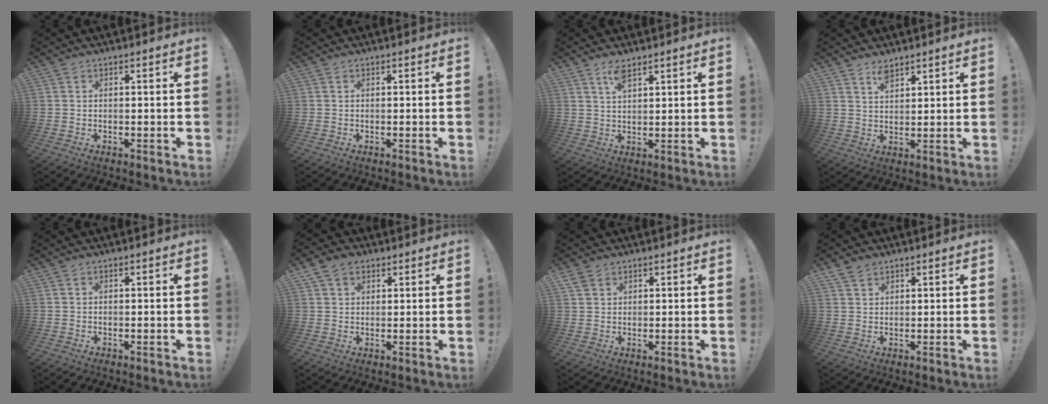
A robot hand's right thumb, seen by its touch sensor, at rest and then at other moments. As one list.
[{"total": 0.0}, {"total": 4.4, "force": [3.0, 1.4, 2.8], "torque": [-0.049, -0.013, 0.052]}, {"total": 4.4, "force": [3.6, 1.9, 1.7], "torque": [-0.021, -0.022, 0.065]}, {"total": 0.0}, {"total": 6.0, "force": [3.2, 4.4, 2.5], "torque": [-0.043, -0.002, 0.065]}, {"total": 3.7, "force": [2.7, 2.4, 0.7], "torque": [-0.010, -0.012, 0.051]}, {"total": 3.3, "force": [2.7, 1.8, 0.9], "torque": [-0.010, -0.014, 0.050]}]